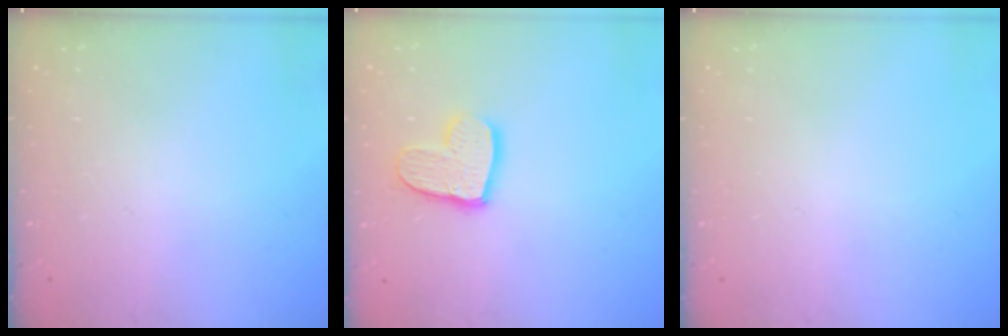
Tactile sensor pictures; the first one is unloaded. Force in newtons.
{"total": 12.2, "press": 12.2, "slide": 1.0}
{"total": 0.0}